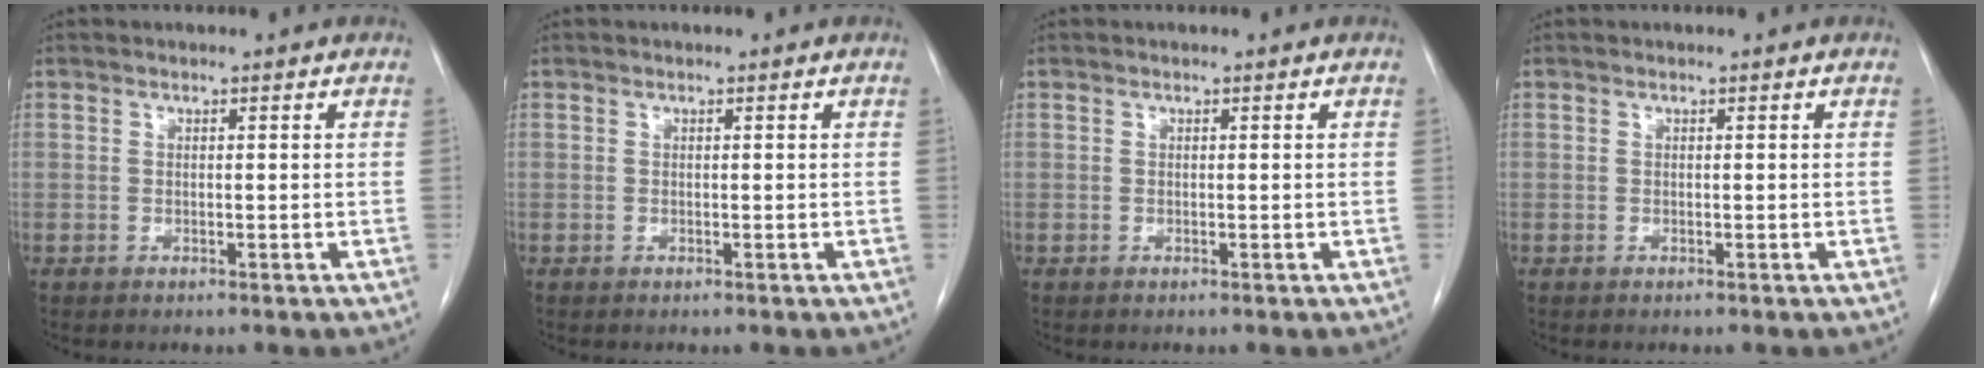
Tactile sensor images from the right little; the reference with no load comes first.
{"total": 0.0}
{"total": 0.0}
{"total": 0.0}